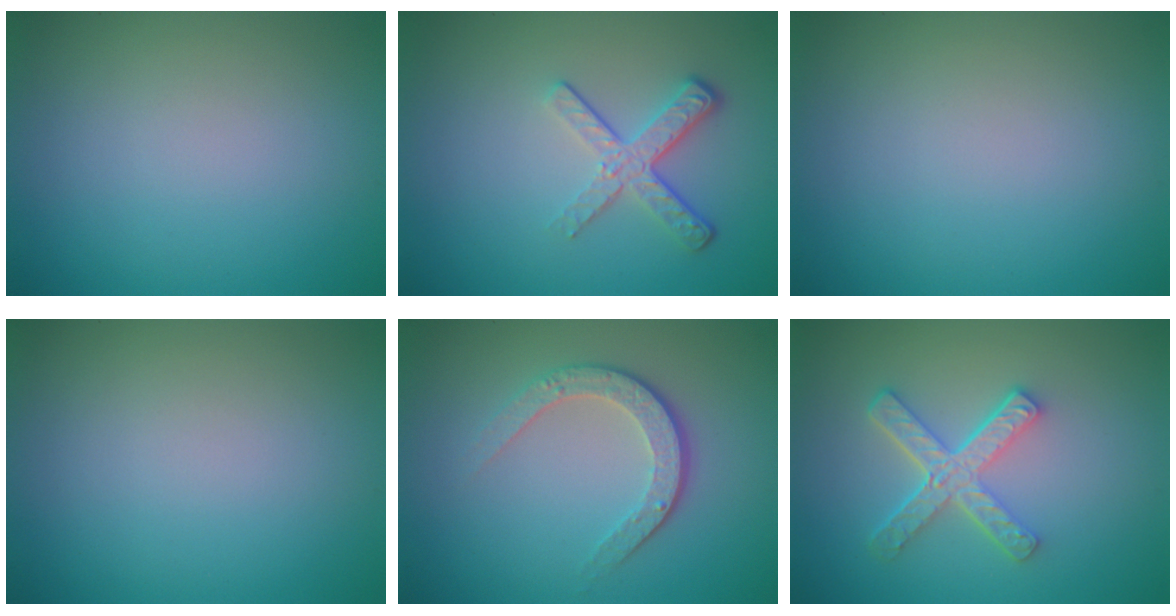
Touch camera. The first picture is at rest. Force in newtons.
{"total": 3.5, "press": 2.6, "slide": 2.4}
{"total": 0.0}
{"total": 0.0}
{"total": 3.5, "press": 2.7, "slide": 2.3}
{"total": 4.6, "press": 3.3, "slide": 3.2}